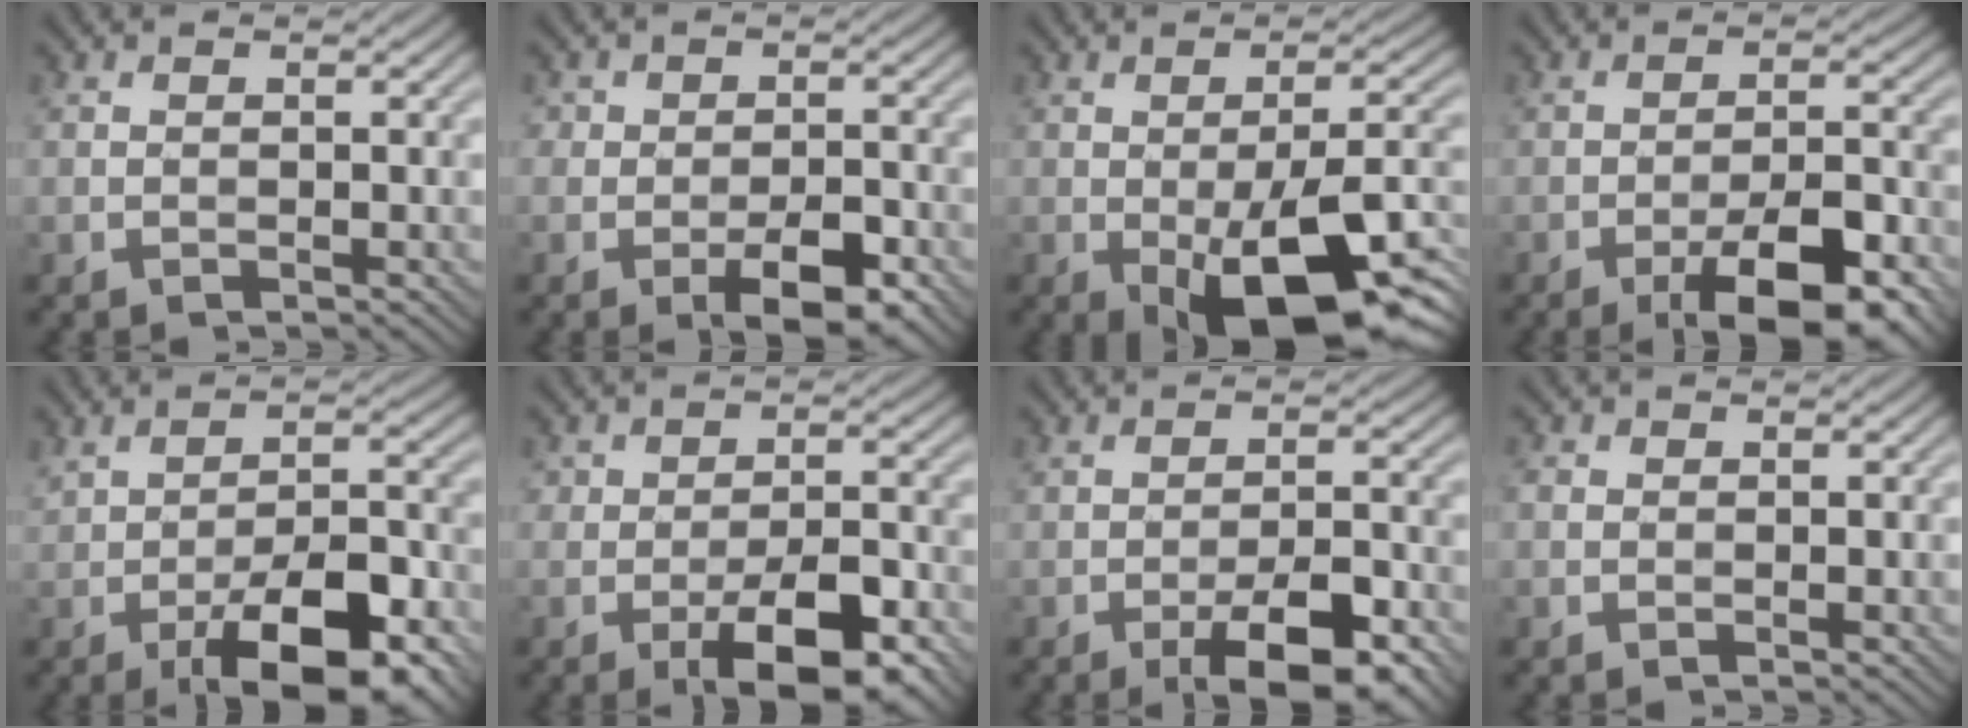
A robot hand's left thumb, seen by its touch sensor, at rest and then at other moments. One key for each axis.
{"total": 6.4, "fx": -2.6, "fy": 3.6, "fz": 4.6, "tx": -0.056, "ty": 0.000, "tz": -0.045}
{"total": 15.2, "fx": -5.9, "fy": 5.7, "fz": 12.8, "tx": -0.180, "ty": -0.007, "tz": -0.087}
{"total": 9.9, "fx": -5.5, "fy": 3.1, "fz": 7.7, "tx": -0.116, "ty": 0.006, "tz": -0.084}
{"total": 11.2, "fx": -4.7, "fy": 4.5, "fz": 9.1, "tx": -0.147, "ty": -0.004, "tz": -0.074}
{"total": 8.8, "fx": -4.1, "fy": 4.2, "fz": 6.5, "tx": -0.093, "ty": 0.004, "tz": -0.066}
{"total": 8.4, "fx": -4.6, "fy": 2.7, "fz": 6.5, "tx": -0.097, "ty": 0.005, "tz": -0.070}
{"total": 0.9, "fx": -0.1, "fy": 0.8, "fz": 0.3, "tx": -0.007, "ty": -0.002, "tz": -0.003}